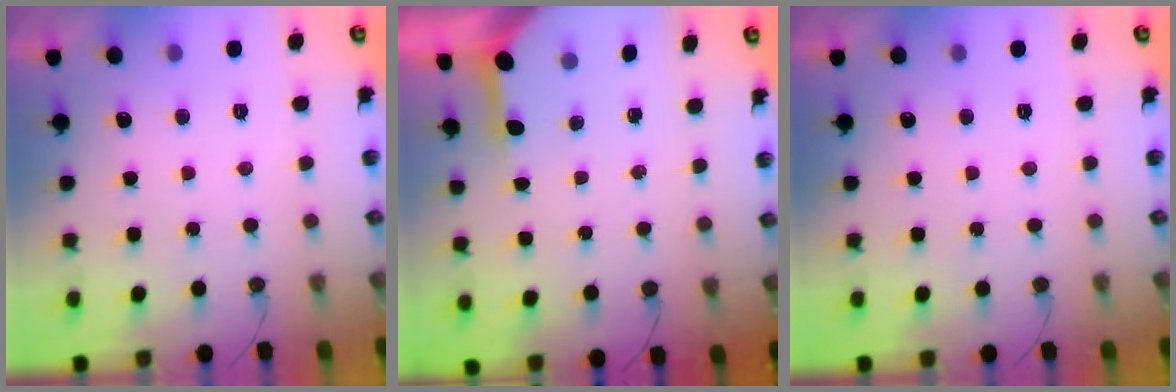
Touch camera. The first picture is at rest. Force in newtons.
{"total": 3.6, "press": 3.5, "slide": 0.5}
{"total": 0.0}